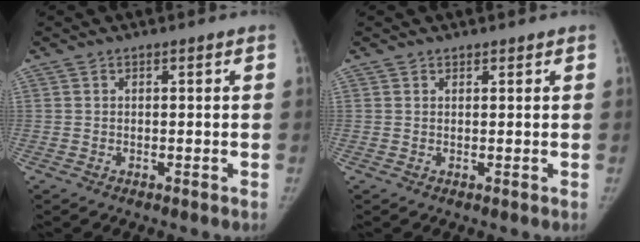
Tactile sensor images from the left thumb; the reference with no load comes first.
{"total": 0.6, "force": [0.6, 0.3, -0.1], "torque": [0.008, -0.004, 0.005]}